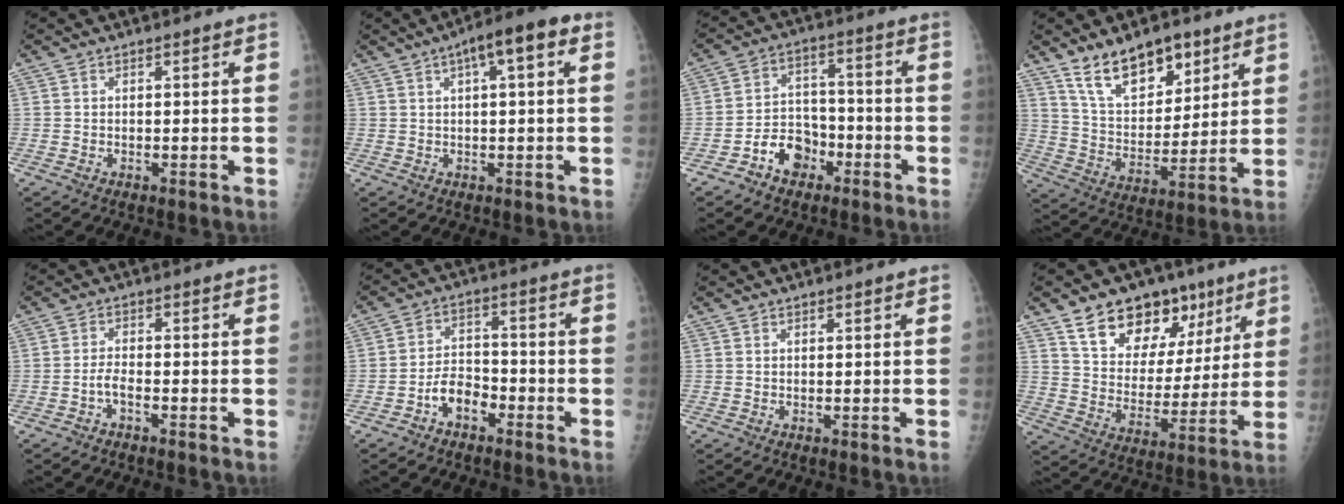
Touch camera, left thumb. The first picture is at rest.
{"total": 8.5, "force": [3.2, 2.2, 7.5], "torque": [-0.114, 0.024, 0.040]}
{"total": 8.0, "force": [-4.4, 5.9, 3.3], "torque": [-0.026, 0.042, -0.076]}
{"total": 14.6, "force": [9.8, 7.5, 7.9], "torque": [-0.089, -0.061, 0.180]}
{"total": 2.1, "force": [-1.3, 0.7, 1.6], "torque": [-0.031, 0.013, -0.027]}
{"total": 6.1, "force": [-3.3, 3.8, 3.3], "torque": [-0.042, 0.034, -0.064]}
{"total": 0.0}
{"total": 18.3, "force": [10.8, 11.3, 9.4], "torque": [-0.088, -0.042, 0.175]}